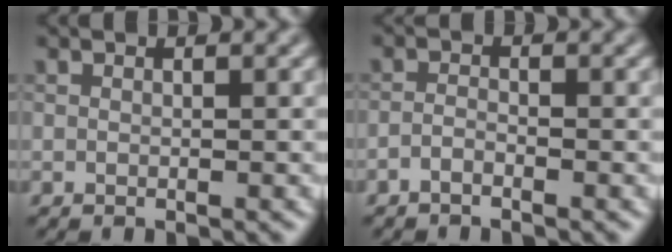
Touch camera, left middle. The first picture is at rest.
{"total": 1.0, "force": [-0.8, 0.3, 0.6], "torque": [-0.013, 0.002, -0.018]}